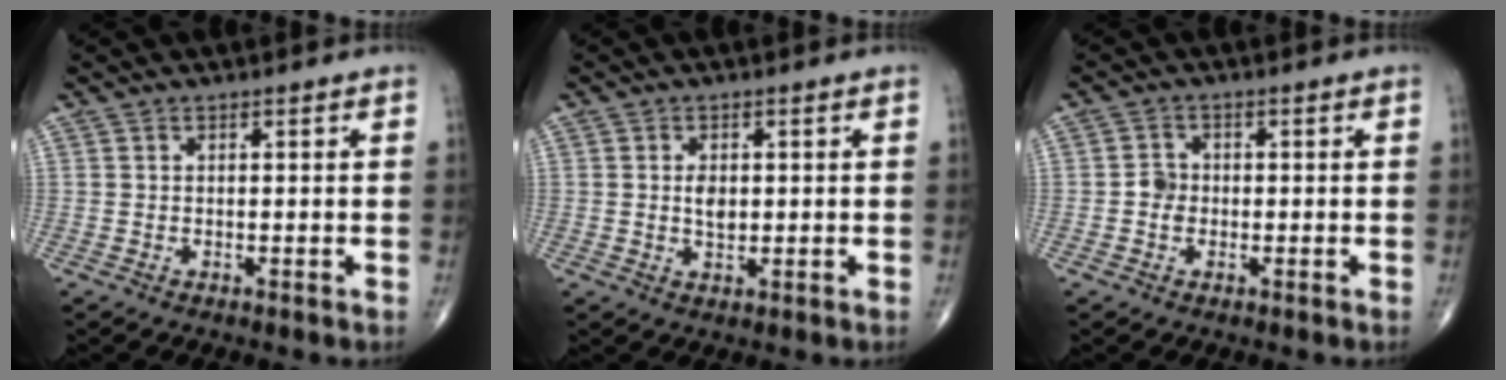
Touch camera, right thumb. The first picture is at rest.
{"total": 2.9, "force": [0.3, 1.8, 2.3], "torque": [-0.033, -0.003, 0.006]}
{"total": 2.5, "force": [-0.5, 2.2, 1.1], "torque": [-0.007, 0.007, -0.013]}